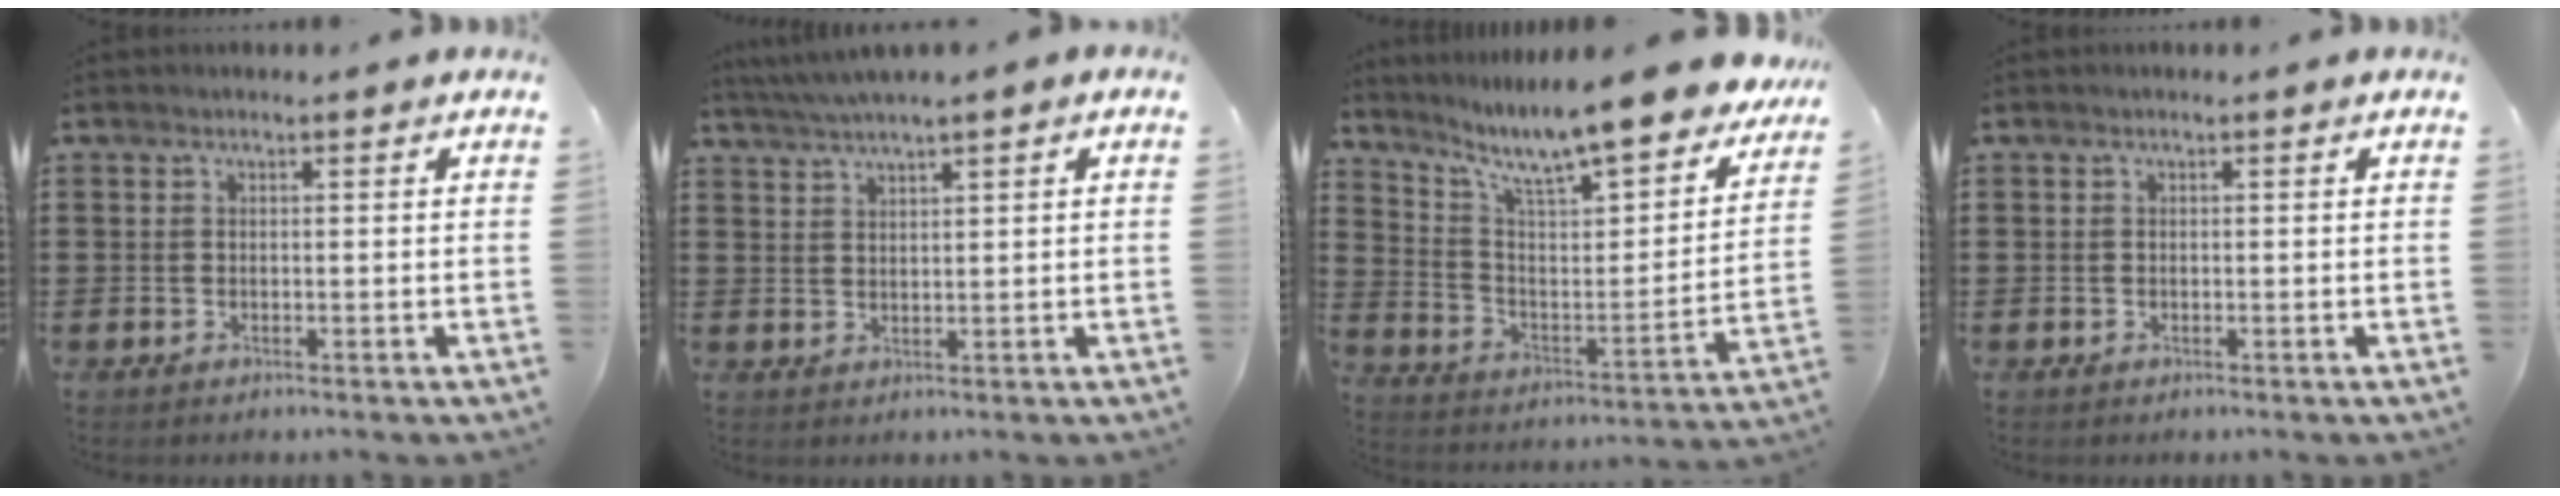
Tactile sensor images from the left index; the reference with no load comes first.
{"total": 2.3, "force": [1.8, -0.4, 1.3], "torque": [-0.028, -0.001, 0.033]}
{"total": 10.6, "force": [9.2, 0.7, 5.2], "torque": [-0.122, -0.076, 0.148]}
{"total": 0.0}